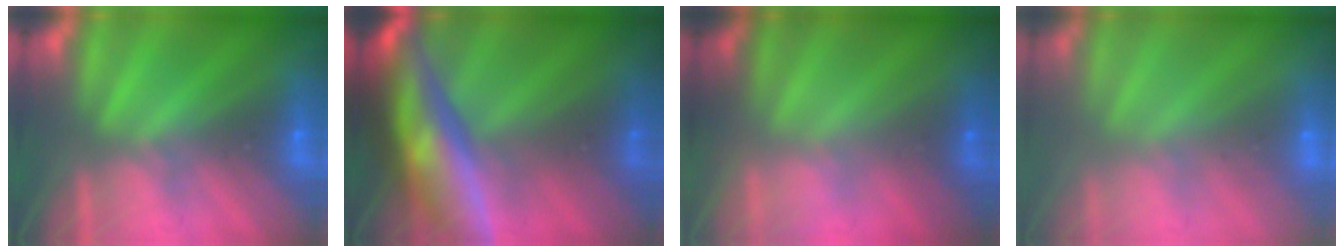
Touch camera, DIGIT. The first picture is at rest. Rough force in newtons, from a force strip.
{"total": 5.7}
{"total": 2.4}
{"total": 2.4}